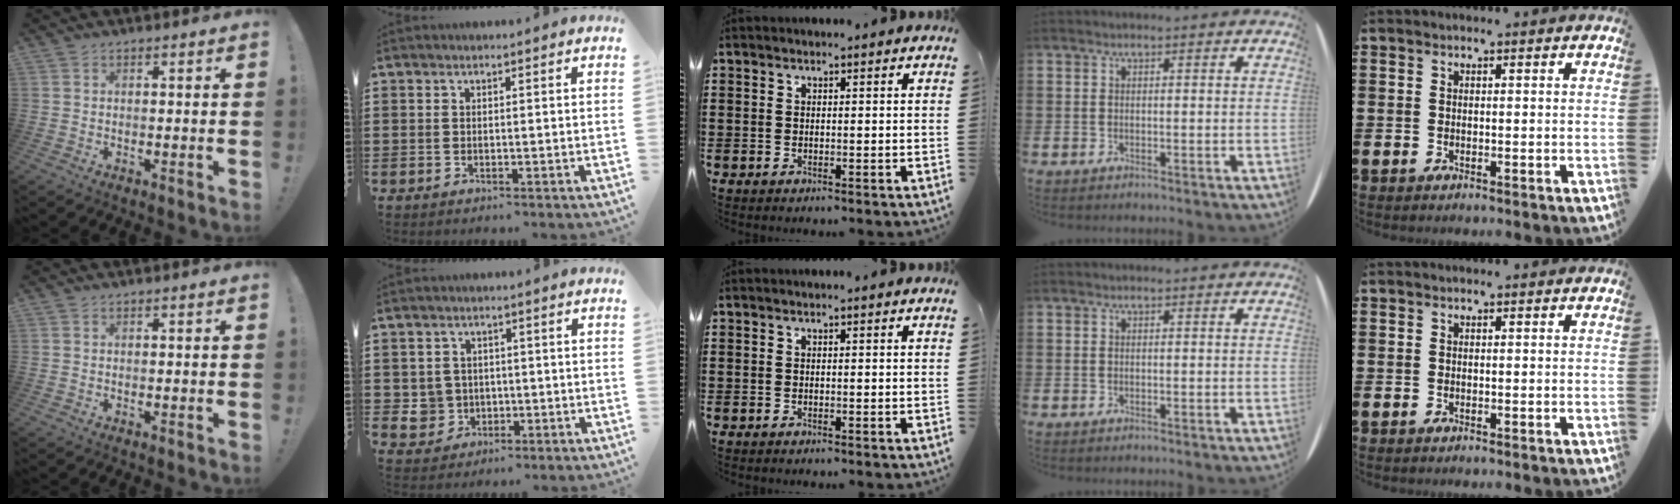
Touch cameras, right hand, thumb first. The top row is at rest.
{"index": {"total": 3.9, "force": [-0.4, 3.8, 0.6], "torque": [-0.035, 0.007, -0.012]}}